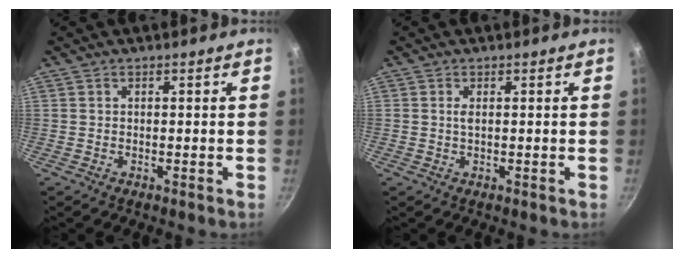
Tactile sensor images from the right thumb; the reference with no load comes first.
{"total": 0.9, "force": [0.2, 0.3, 0.8], "torque": [-0.017, 0.000, 0.002]}